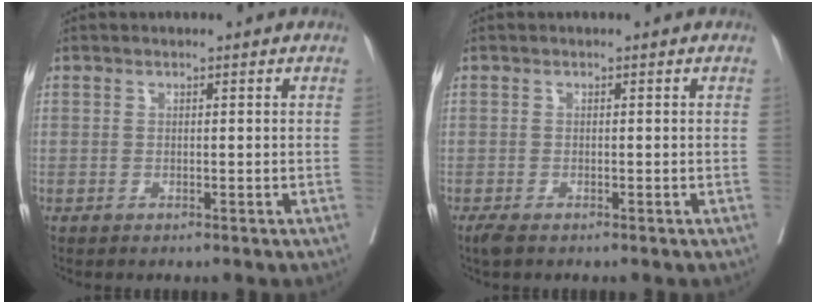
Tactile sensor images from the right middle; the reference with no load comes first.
{"total": 1.6, "force": [-1.2, 0.5, 1.0], "torque": [-0.023, -0.007, -0.021]}